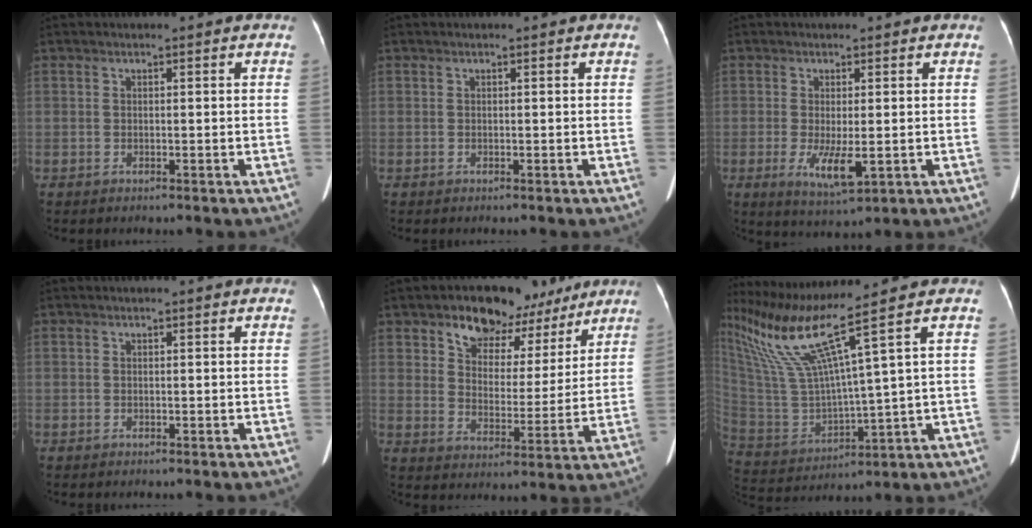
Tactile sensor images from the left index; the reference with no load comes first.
{"total": 0.0}
{"total": 5.2, "force": [-0.7, 1.4, 4.9], "torque": [-0.092, -0.014, -0.004]}
{"total": 0.0}
{"total": 11.5, "force": [8.0, 6.7, 4.8], "torque": [-0.064, 0.023, 0.125]}
{"total": 13.8, "force": [9.5, -3.0, 9.6], "torque": [-0.195, -0.006, 0.193]}